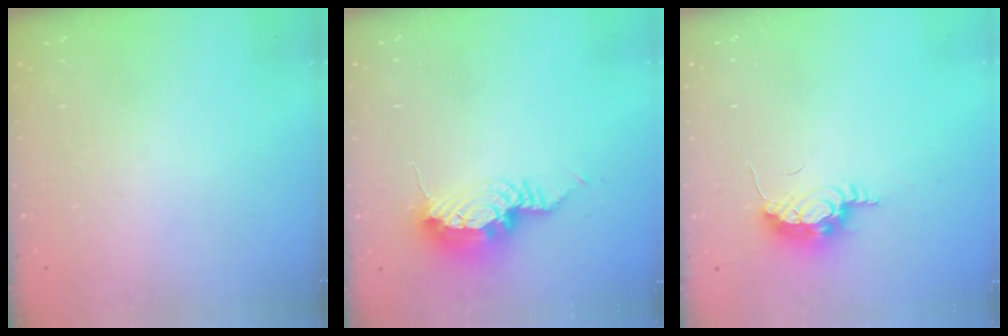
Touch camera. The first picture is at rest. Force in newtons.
{"total": 11.1, "press": 10.7, "slide": 2.9}
{"total": 7.6, "press": 7.4, "slide": 1.6}